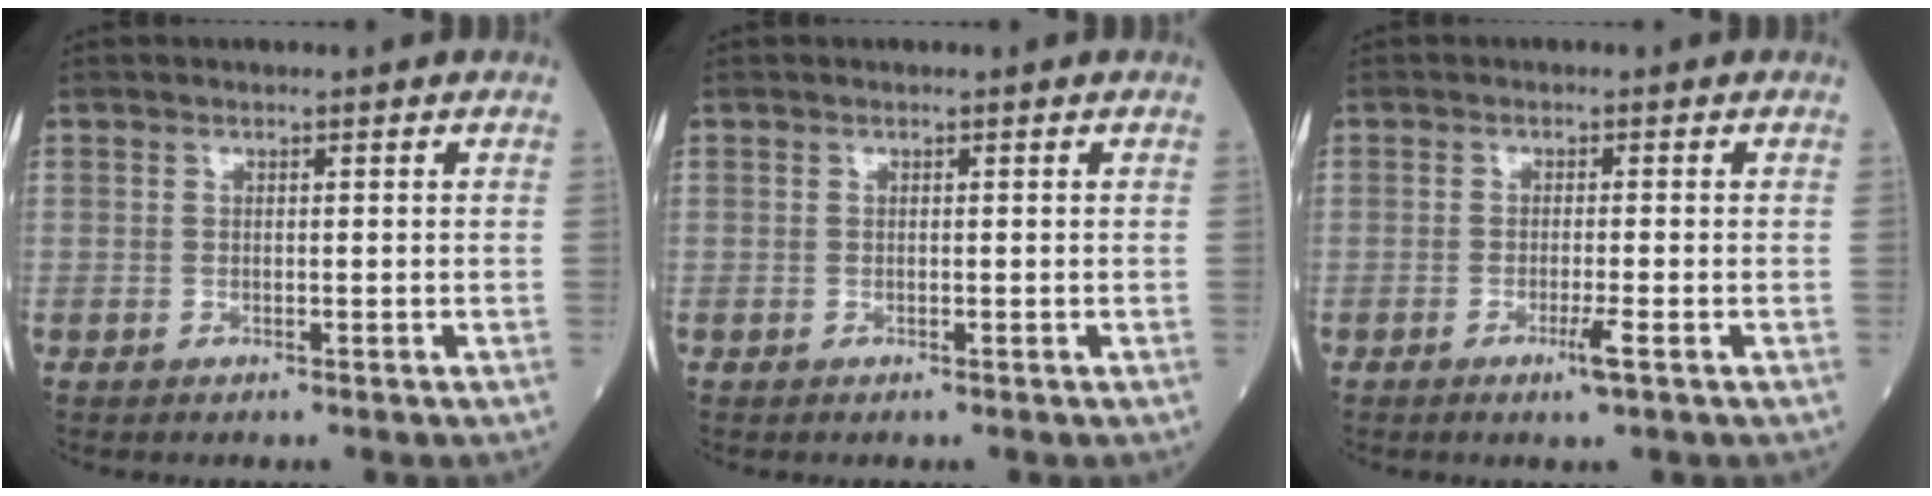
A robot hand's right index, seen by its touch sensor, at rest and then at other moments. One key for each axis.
{"total": 0.0}
{"total": 2.5, "fx": -1.3, "fy": -0.4, "fz": 2.0, "tx": -0.038, "ty": -0.007, "tz": -0.025}